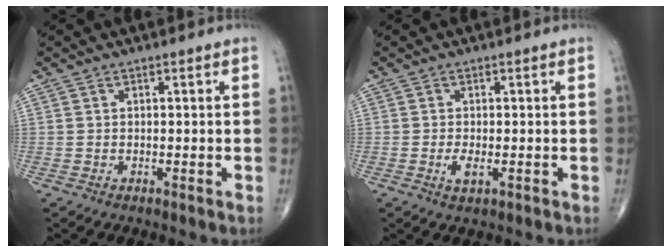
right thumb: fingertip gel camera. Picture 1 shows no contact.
{"total": 2.3, "force": [-0.6, 0.9, 2.1], "torque": [-0.043, -0.005, -0.010]}